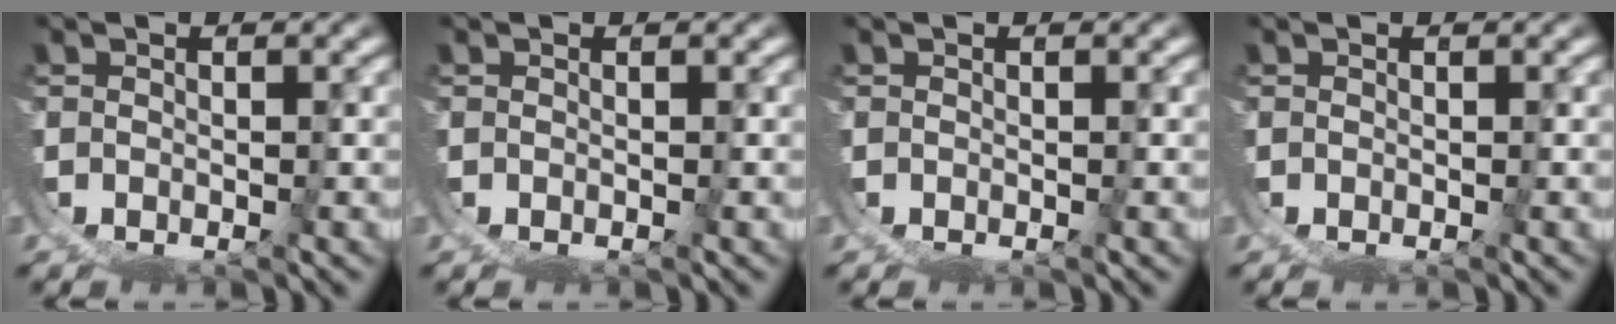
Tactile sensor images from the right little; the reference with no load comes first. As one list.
[{"total": 0.0}, {"total": 0.0}, {"total": 0.0}]